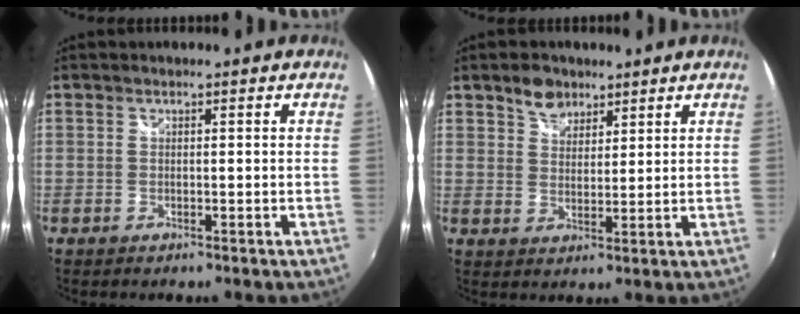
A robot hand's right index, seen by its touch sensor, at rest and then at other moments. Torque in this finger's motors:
{"motor_torque": [0.08, 0.08, 0.04, 0.03]}